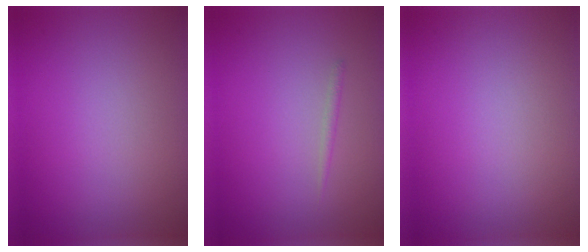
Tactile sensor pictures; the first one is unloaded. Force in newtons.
{"total": 0.6, "press": 0.6, "slide": 0.1}
{"total": 0.0}